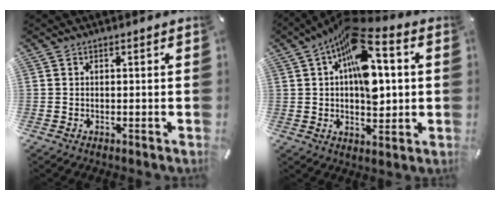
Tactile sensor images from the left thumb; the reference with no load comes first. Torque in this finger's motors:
{"motor_torque": [2.80, 2.21, 2.48, -0.29, 0.29]}